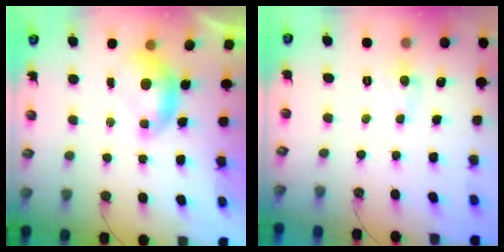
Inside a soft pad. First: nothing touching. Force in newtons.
{"total": 0.7, "press": 0.7, "slide": 0.3}